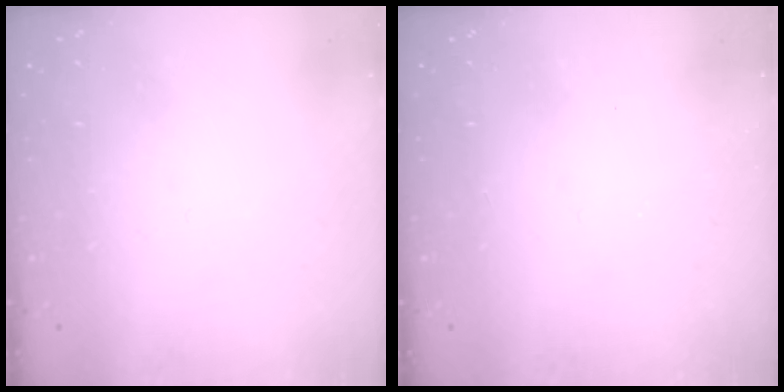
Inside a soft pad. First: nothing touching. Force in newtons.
{"total": 0.9, "press": 0.9, "slide": 0.4}